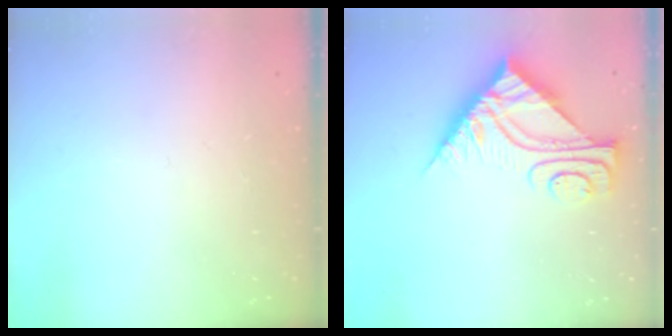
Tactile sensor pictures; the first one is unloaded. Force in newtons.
{"total": 11.3, "press": 11.2, "slide": 1.2}